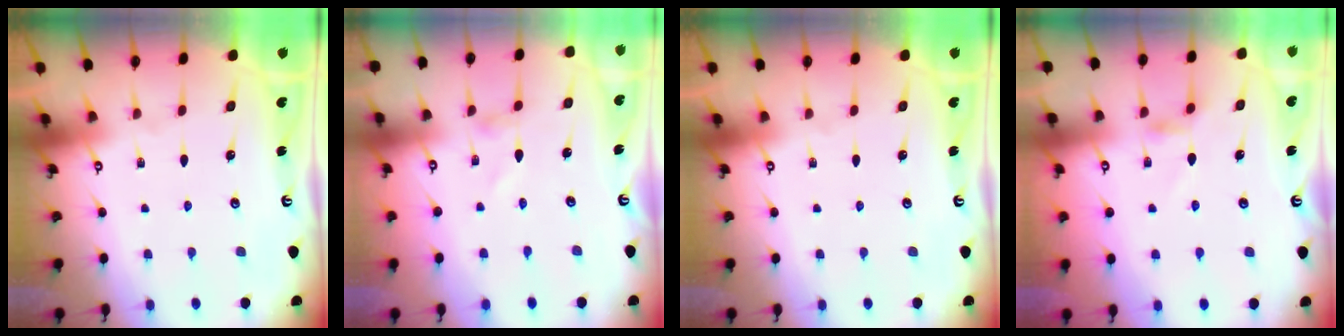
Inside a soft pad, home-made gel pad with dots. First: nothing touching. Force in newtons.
{"total": 0.0}
{"total": 0.0}
{"total": 4.2, "press": 4.2, "slide": 0.5}